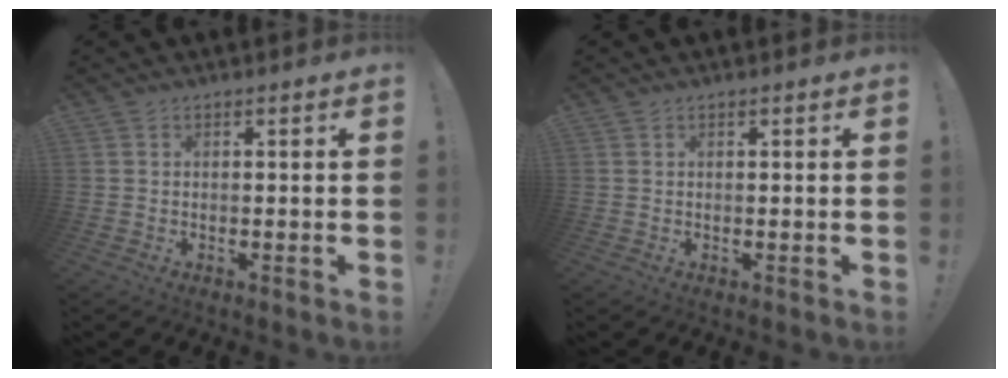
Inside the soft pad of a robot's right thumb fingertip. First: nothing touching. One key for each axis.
{"total": 0.0}